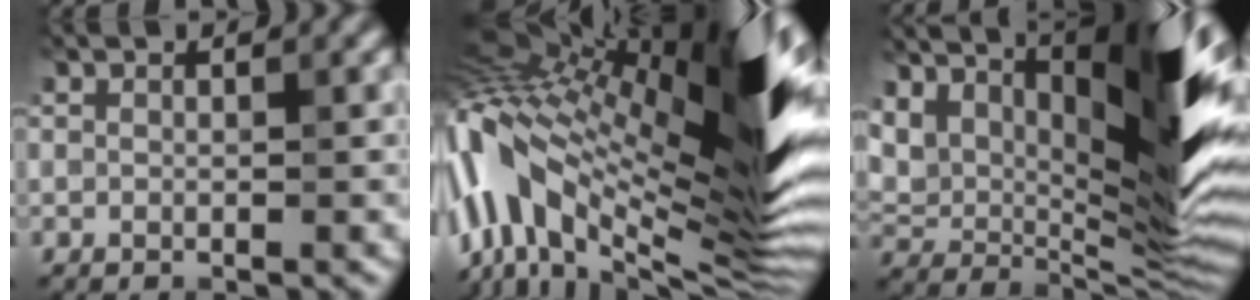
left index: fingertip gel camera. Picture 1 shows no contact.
{"total": 18.6, "force": [2.2, 6.7, 17.2], "torque": [-0.317, 0.019, 0.033]}
{"total": 15.6, "force": [7.5, 5.5, 12.5], "torque": [-0.179, 0.015, 0.123]}